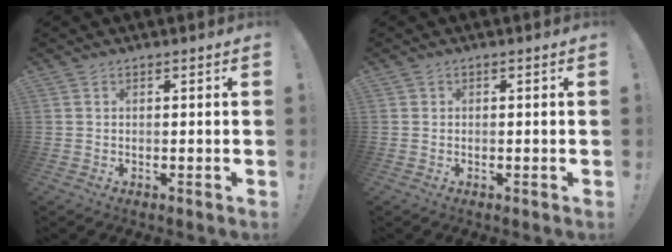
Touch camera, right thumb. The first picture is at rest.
{"total": 0.5, "force": [0.2, 0.4, 0.0], "torque": [-0.008, 0.003, 0.007]}